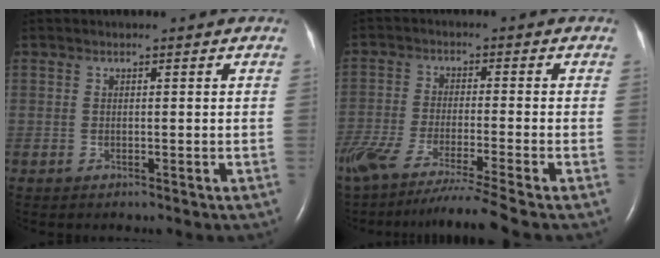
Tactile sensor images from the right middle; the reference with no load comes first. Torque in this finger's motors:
{"motor_torque": [1.12, -1.02, 0.20, 0.16]}